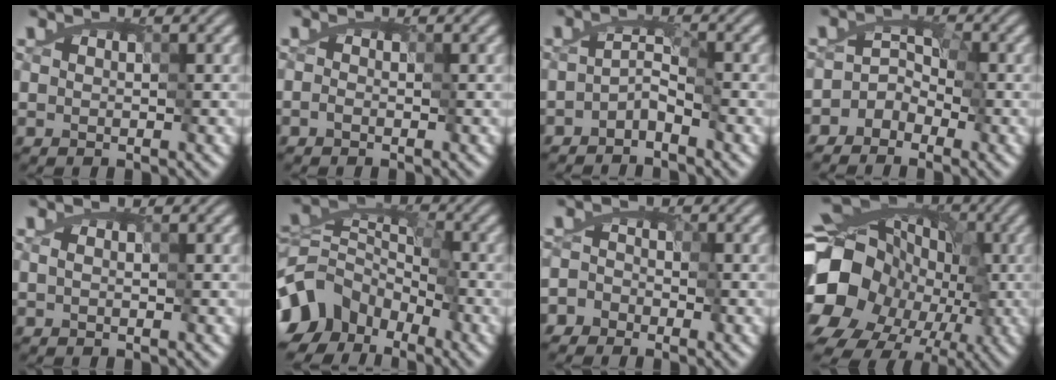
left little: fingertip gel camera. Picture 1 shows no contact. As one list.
[{"total": 0.7, "force": [-0.6, 0.4, 0.1], "torque": [-0.006, -0.008, -0.011]}, {"total": 2.6, "force": [-2.6, 0.0, 0.1], "torque": [-0.006, -0.001, -0.045]}, {"total": 3.7, "force": [-3.4, 1.2, -0.9], "torque": [0.052, 0.015, -0.058]}, {"total": 0.5, "force": [0.1, 0.3, 0.4], "torque": [-0.007, 0.004, -0.002]}, {"total": 10.4, "force": [-7.3, 6.5, 3.5], "torque": [-0.078, 0.009, -0.146]}, {"total": 5.0, "force": [-2.9, 4.1, 0.0], "torque": [0.017, 0.019, -0.078]}, {"total": 21.7, "force": [-6.8, 17.9, 10.2], "torque": [-0.188, -0.009, -0.164]}]